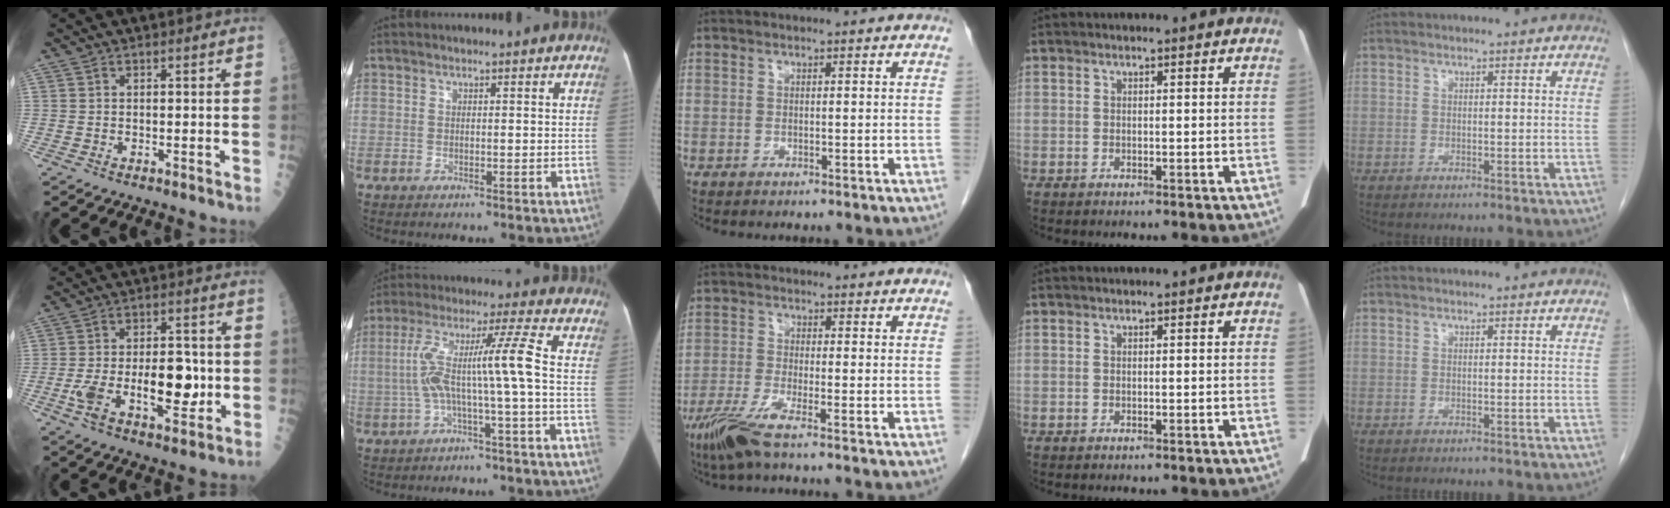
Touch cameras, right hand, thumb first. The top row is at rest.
{"thumb": {"total": 14.9, "force": [-2.2, 7.4, 12.7], "torque": [-0.194, 0.018, -0.027]}, "index": {"total": 9.3, "force": [-1.6, -1.4, 9.1], "torque": [-0.181, 0.037, -0.025]}, "middle": {"total": 5.5, "force": [-3.6, 0.0, 4.1], "torque": [-0.089, -0.016, -0.076]}}